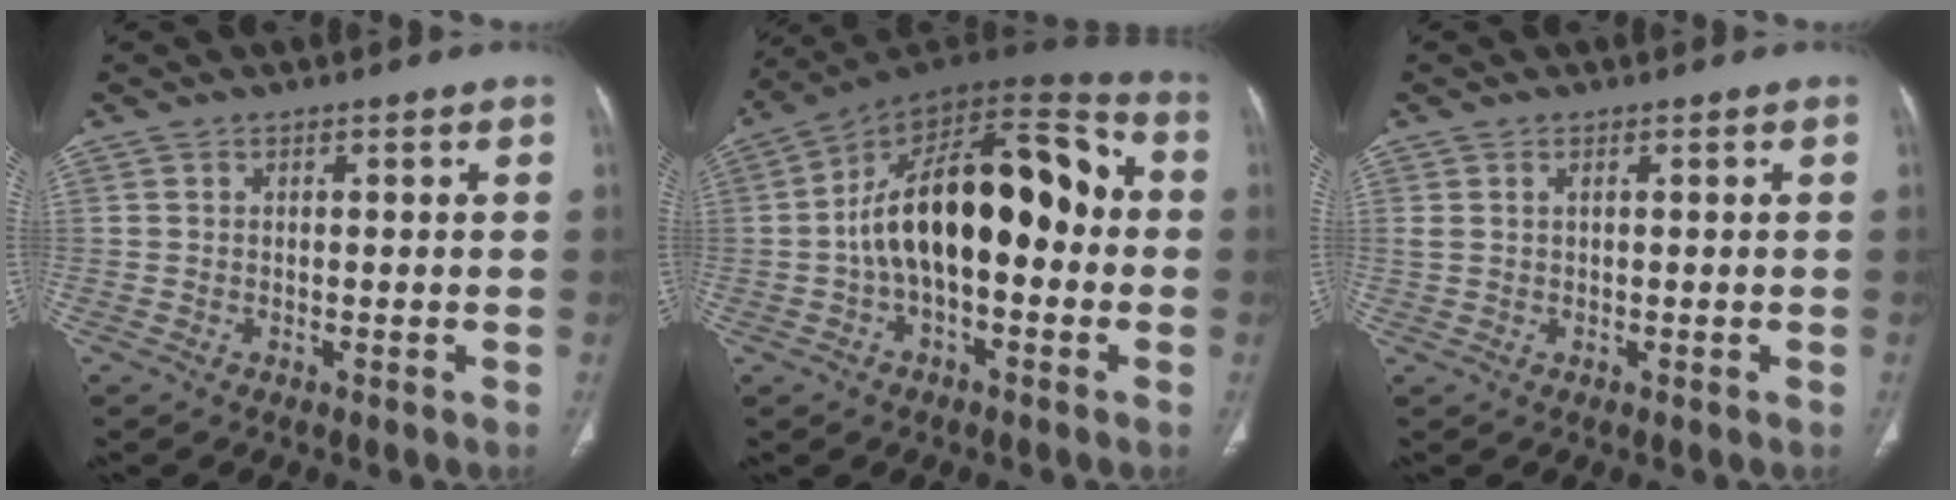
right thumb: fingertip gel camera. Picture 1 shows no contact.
{"total": 21.3, "force": [-0.4, 10.8, 18.4], "torque": [-0.279, 0.054, -0.015]}
{"total": 1.5, "force": [0.6, 0.7, 1.2], "torque": [-0.035, 0.012, 0.020]}